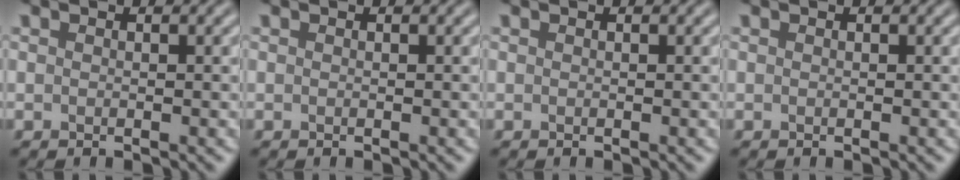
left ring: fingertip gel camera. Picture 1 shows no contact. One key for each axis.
{"total": 0.0}
{"total": 0.0}
{"total": 0.0}